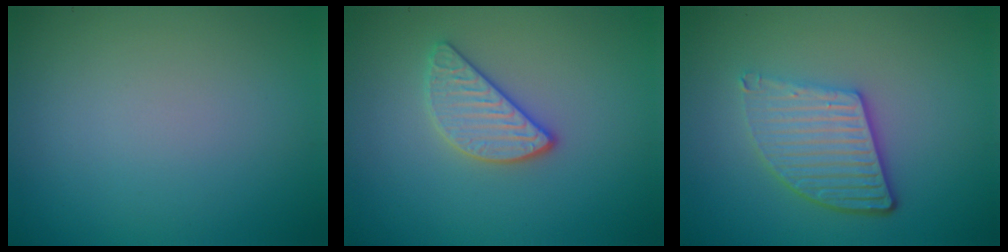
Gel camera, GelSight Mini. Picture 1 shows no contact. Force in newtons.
{"total": 2.8, "press": 2.7, "slide": 0.9}
{"total": 4.7, "press": 3.6, "slide": 3.1}